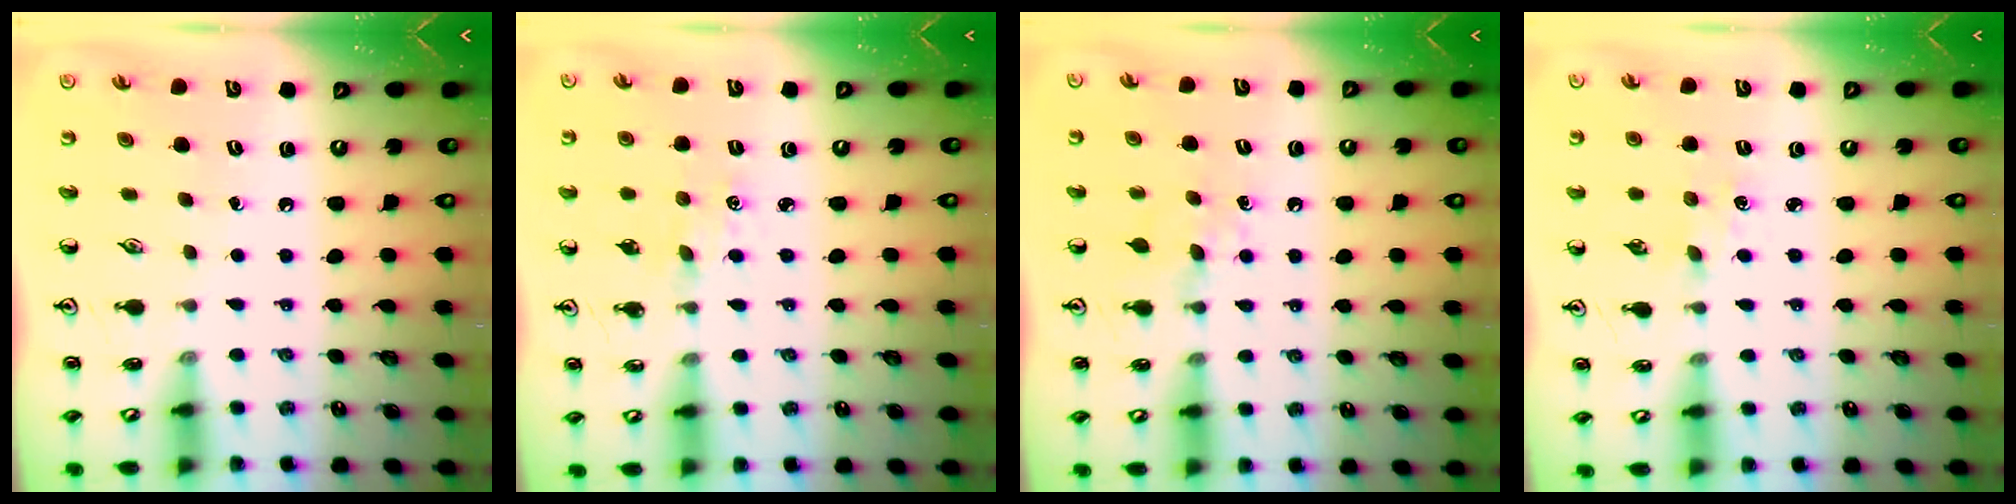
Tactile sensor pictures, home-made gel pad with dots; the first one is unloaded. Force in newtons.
{"total": 1.2, "press": 1.2, "slide": 0.2}
{"total": 5.7, "press": 5.6, "slide": 0.9}
{"total": 1.1, "press": 1.0, "slide": 0.2}